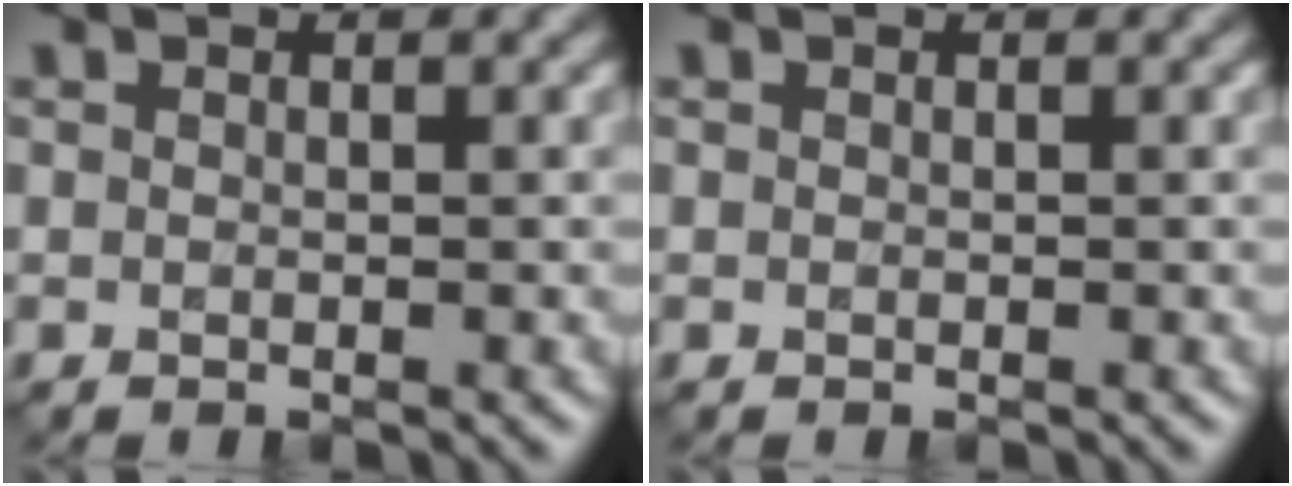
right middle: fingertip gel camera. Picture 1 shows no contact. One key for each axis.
{"total": 0.0}